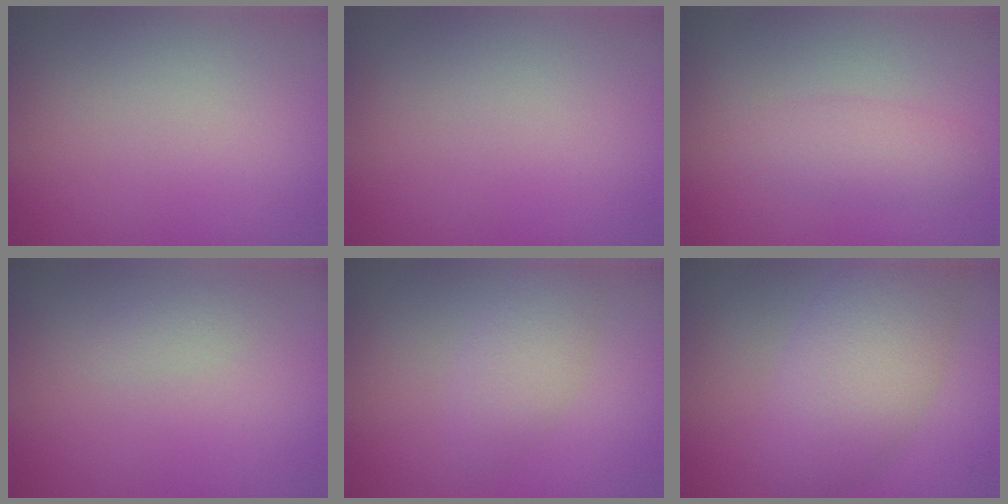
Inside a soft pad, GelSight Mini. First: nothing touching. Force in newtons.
{"total": 0.0}
{"total": 2.3, "press": 2.3, "slide": 0.2}
{"total": 1.0, "press": 1.0, "slide": 0.0}
{"total": 2.7, "press": 2.7, "slide": 0.1}
{"total": 6.8, "press": 6.8, "slide": 0.3}